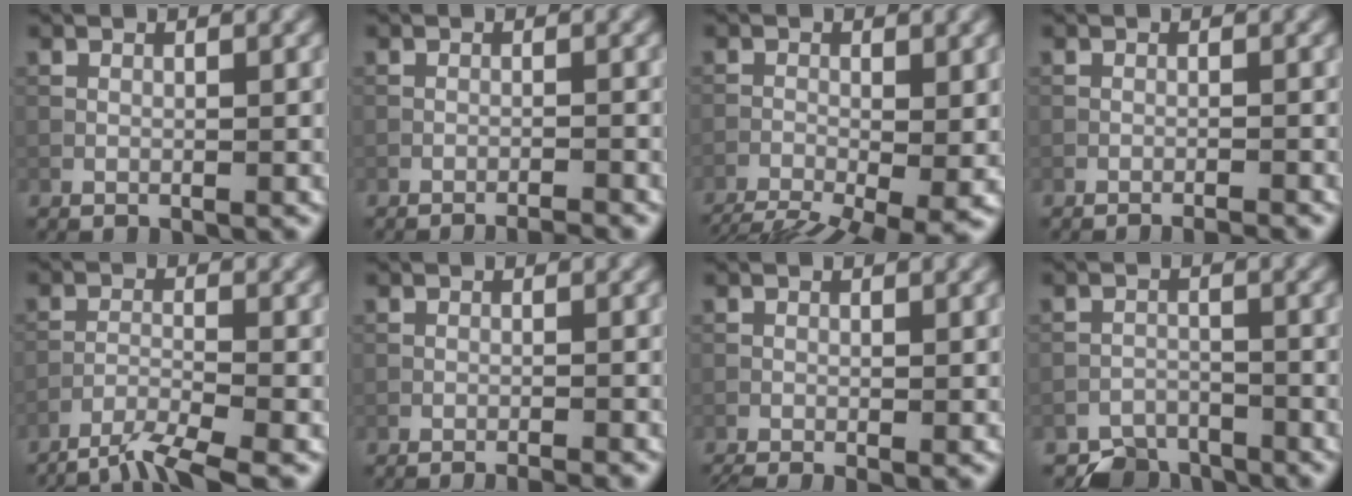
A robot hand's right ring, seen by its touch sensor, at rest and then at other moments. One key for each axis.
{"total": 3.0, "fx": -2.7, "fy": 0.3, "fz": 1.2, "tx": -0.013, "ty": 0.001, "tz": -0.045}
{"total": 11.0, "fx": -8.3, "fy": 3.7, "fz": 6.2, "tx": -0.103, "ty": -0.032, "tz": -0.105}
{"total": 2.0, "fx": -1.8, "fy": 0.2, "fz": 1.0, "tx": -0.010, "ty": 0.004, "tz": -0.034}
{"total": 4.8, "fx": -3.9, "fy": 0.6, "fz": 2.8, "tx": -0.049, "ty": -0.005, "tz": -0.077}
{"total": 2.0, "fx": -1.6, "fy": 0.2, "fz": 1.1, "tx": -0.011, "ty": 0.007, "tz": -0.032}
{"total": 1.8, "fx": -1.2, "fy": 0.4, "fz": 1.3, "tx": -0.026, "ty": -0.007, "tz": -0.023}
{"total": 3.2, "fx": -3.1, "fy": 1.1, "fz": 0.1, "tx": 0.005, "ty": 0.002, "tz": -0.057}